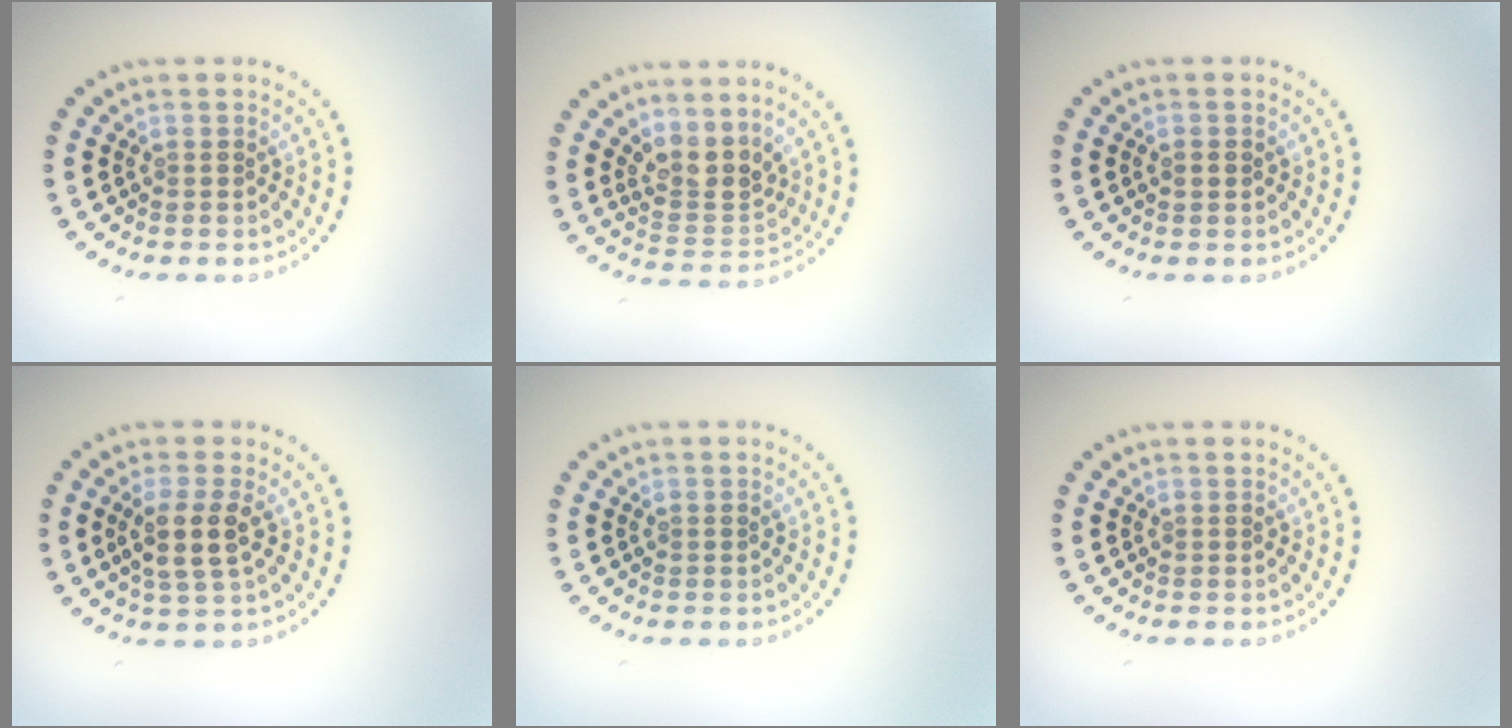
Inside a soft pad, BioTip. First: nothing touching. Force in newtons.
{"total": 3.3, "press": 2.6, "slide": 2.1}
{"total": 1.0, "press": 0.9, "slide": 0.1}
{"total": 2.9, "press": 2.5, "slide": 1.4}
{"total": 0.0}
{"total": 0.0}